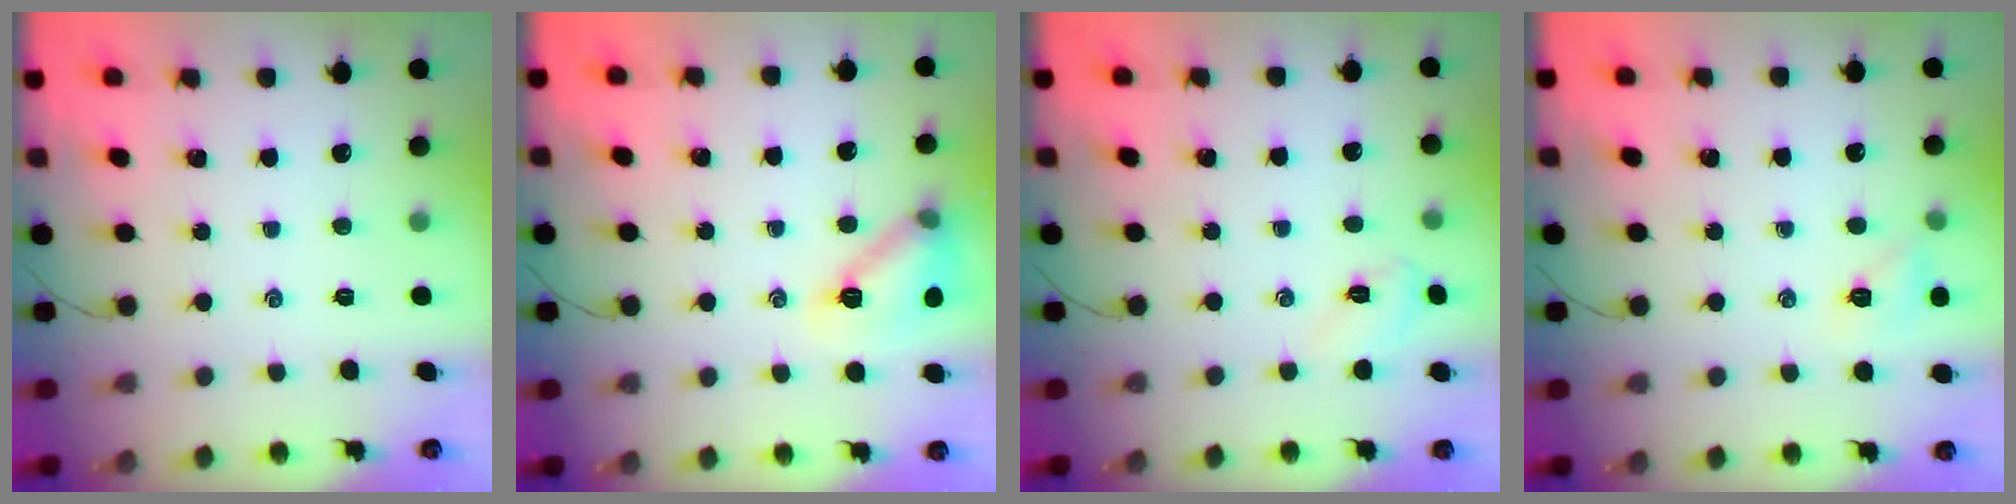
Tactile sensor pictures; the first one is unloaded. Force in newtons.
{"total": 13.3, "press": 13.3, "slide": 0.9}
{"total": 3.6, "press": 3.5, "slide": 1.0}
{"total": 6.4, "press": 6.2, "slide": 1.5}